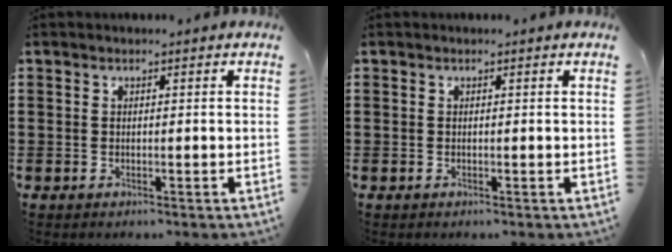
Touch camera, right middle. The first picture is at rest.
{"total": 0.0}